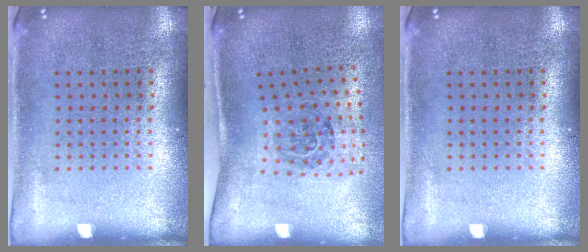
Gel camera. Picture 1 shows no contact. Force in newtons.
{"total": 1.5, "press": 1.2, "slide": 1.0}
{"total": 0.0}